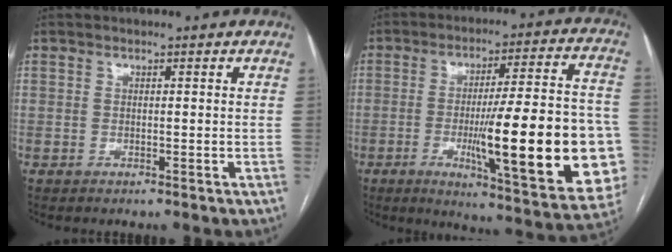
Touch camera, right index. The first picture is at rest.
{"total": 25.6, "force": [-5.5, 3.4, 24.8], "torque": [-0.285, 0.000, -0.068]}